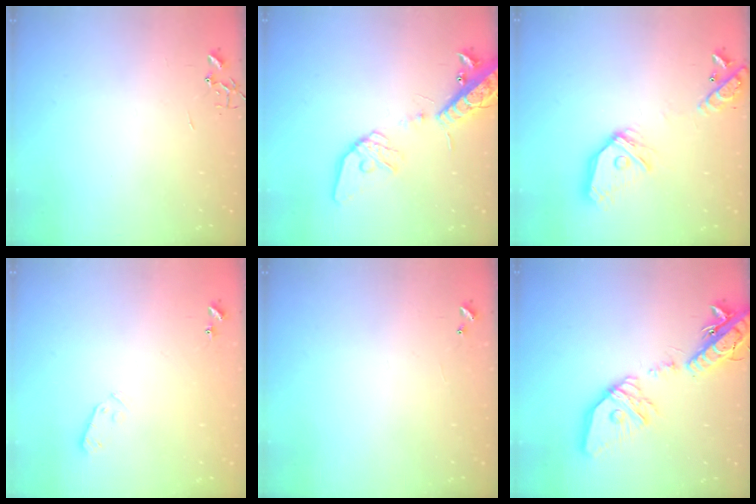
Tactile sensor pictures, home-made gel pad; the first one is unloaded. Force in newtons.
{"total": 18.9, "press": 18.6, "slide": 3.4}
{"total": 18.6, "press": 18.4, "slide": 2.5}
{"total": 3.8, "press": 3.7, "slide": 0.7}
{"total": 4.7, "press": 4.7, "slide": 0.4}
{"total": 23.6, "press": 23.3, "slide": 3.8}